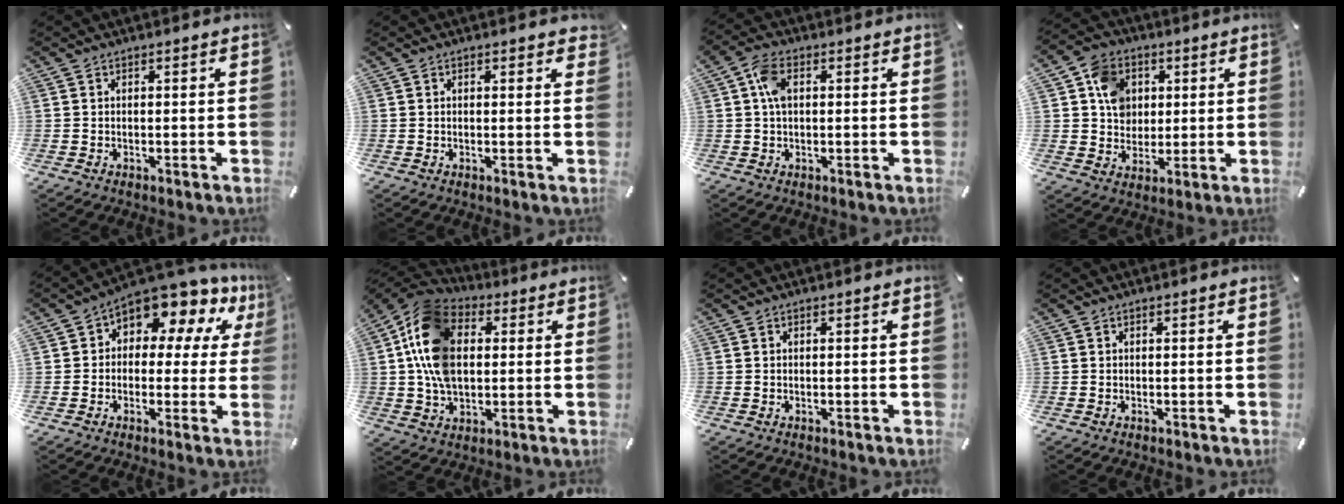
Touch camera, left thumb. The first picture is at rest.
{"total": 0.9, "force": [0.5, 0.5, 0.6], "torque": [-0.004, -0.001, 0.006]}
{"total": 5.4, "force": [1.0, 3.2, 4.3], "torque": [-0.103, 0.005, 0.014]}
{"total": 9.5, "force": [2.2, 8.4, 3.8], "torque": [-0.063, 0.010, 0.043]}
{"total": 9.0, "force": [5.9, 5.1, 4.6], "torque": [-0.077, -0.062, 0.107]}
{"total": 16.1, "force": [1.8, 11.6, 11.0], "torque": [-0.247, 0.013, 0.032]}
{"total": 0.0}
{"total": 0.0}